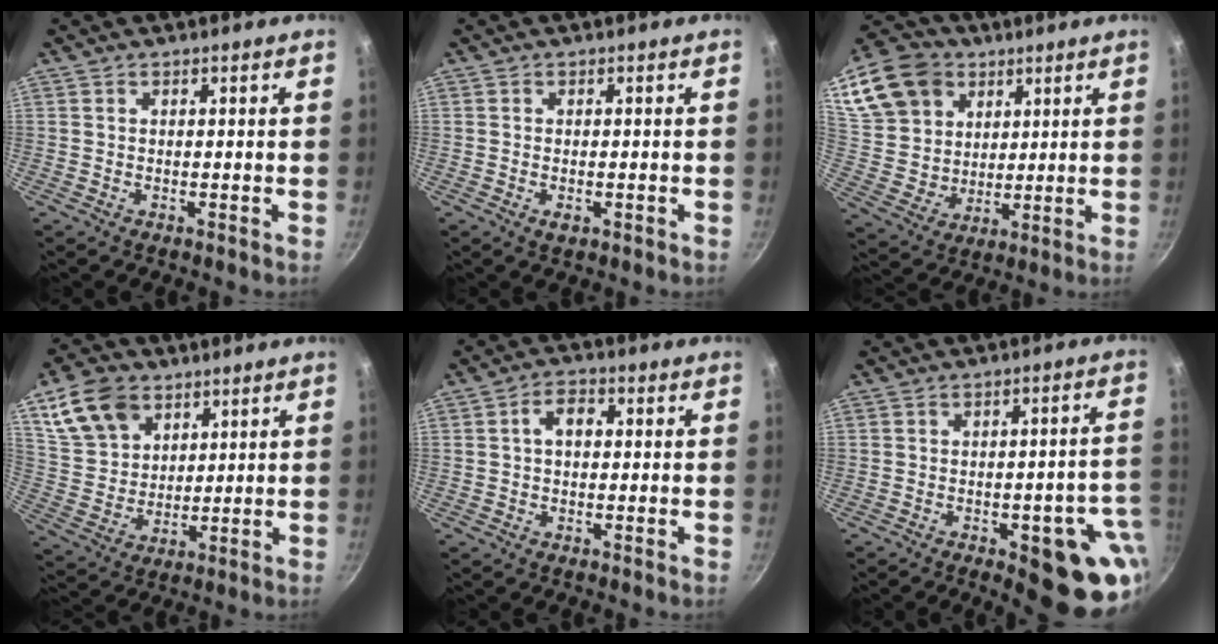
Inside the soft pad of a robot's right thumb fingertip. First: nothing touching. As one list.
[{"total": 2.0, "force": [-0.7, 1.1, 1.5], "torque": [-0.025, -0.002, -0.010]}, {"total": 21.4, "force": [10.0, 16.5, 9.4], "torque": [-0.201, -0.002, 0.196]}, {"total": 12.8, "force": [6.5, 9.0, 6.3], "torque": [-0.100, -0.013, 0.133]}, {"total": 4.5, "force": [0.6, 3.0, 3.3], "torque": [-0.043, 0.014, 0.002]}, {"total": 16.7, "force": [-5.8, 6.3, 14.3], "torque": [-0.117, 0.020, -0.070]}]